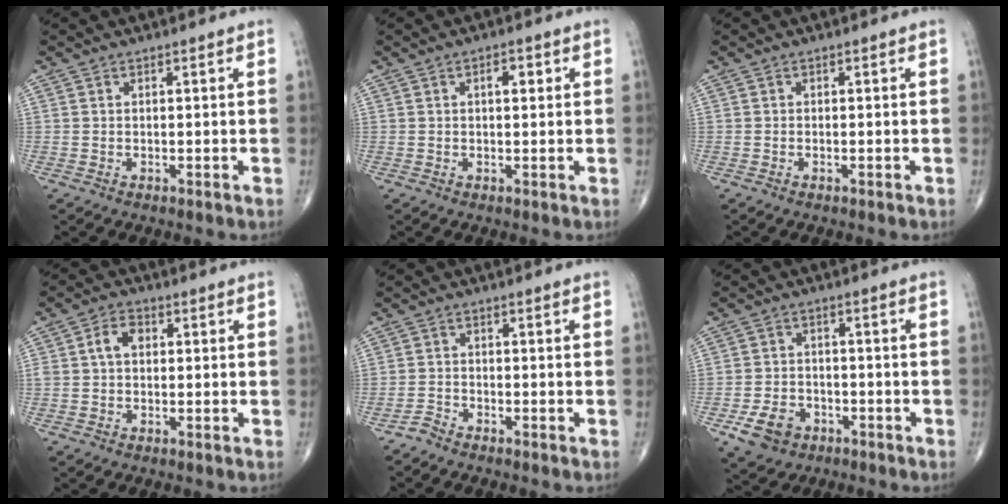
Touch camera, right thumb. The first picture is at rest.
{"total": 2.5, "force": [0.8, 1.2, 2.0], "torque": [-0.021, 0.001, 0.008]}
{"total": 0.0}
{"total": 4.3, "force": [0.6, 3.0, 3.0], "torque": [-0.053, 0.014, 0.008]}
{"total": 1.8, "force": [-1.7, 0.4, 0.2], "torque": [-0.006, 0.003, -0.038]}
{"total": 7.0, "force": [-3.5, 5.1, 3.2], "torque": [-0.047, 0.018, -0.056]}